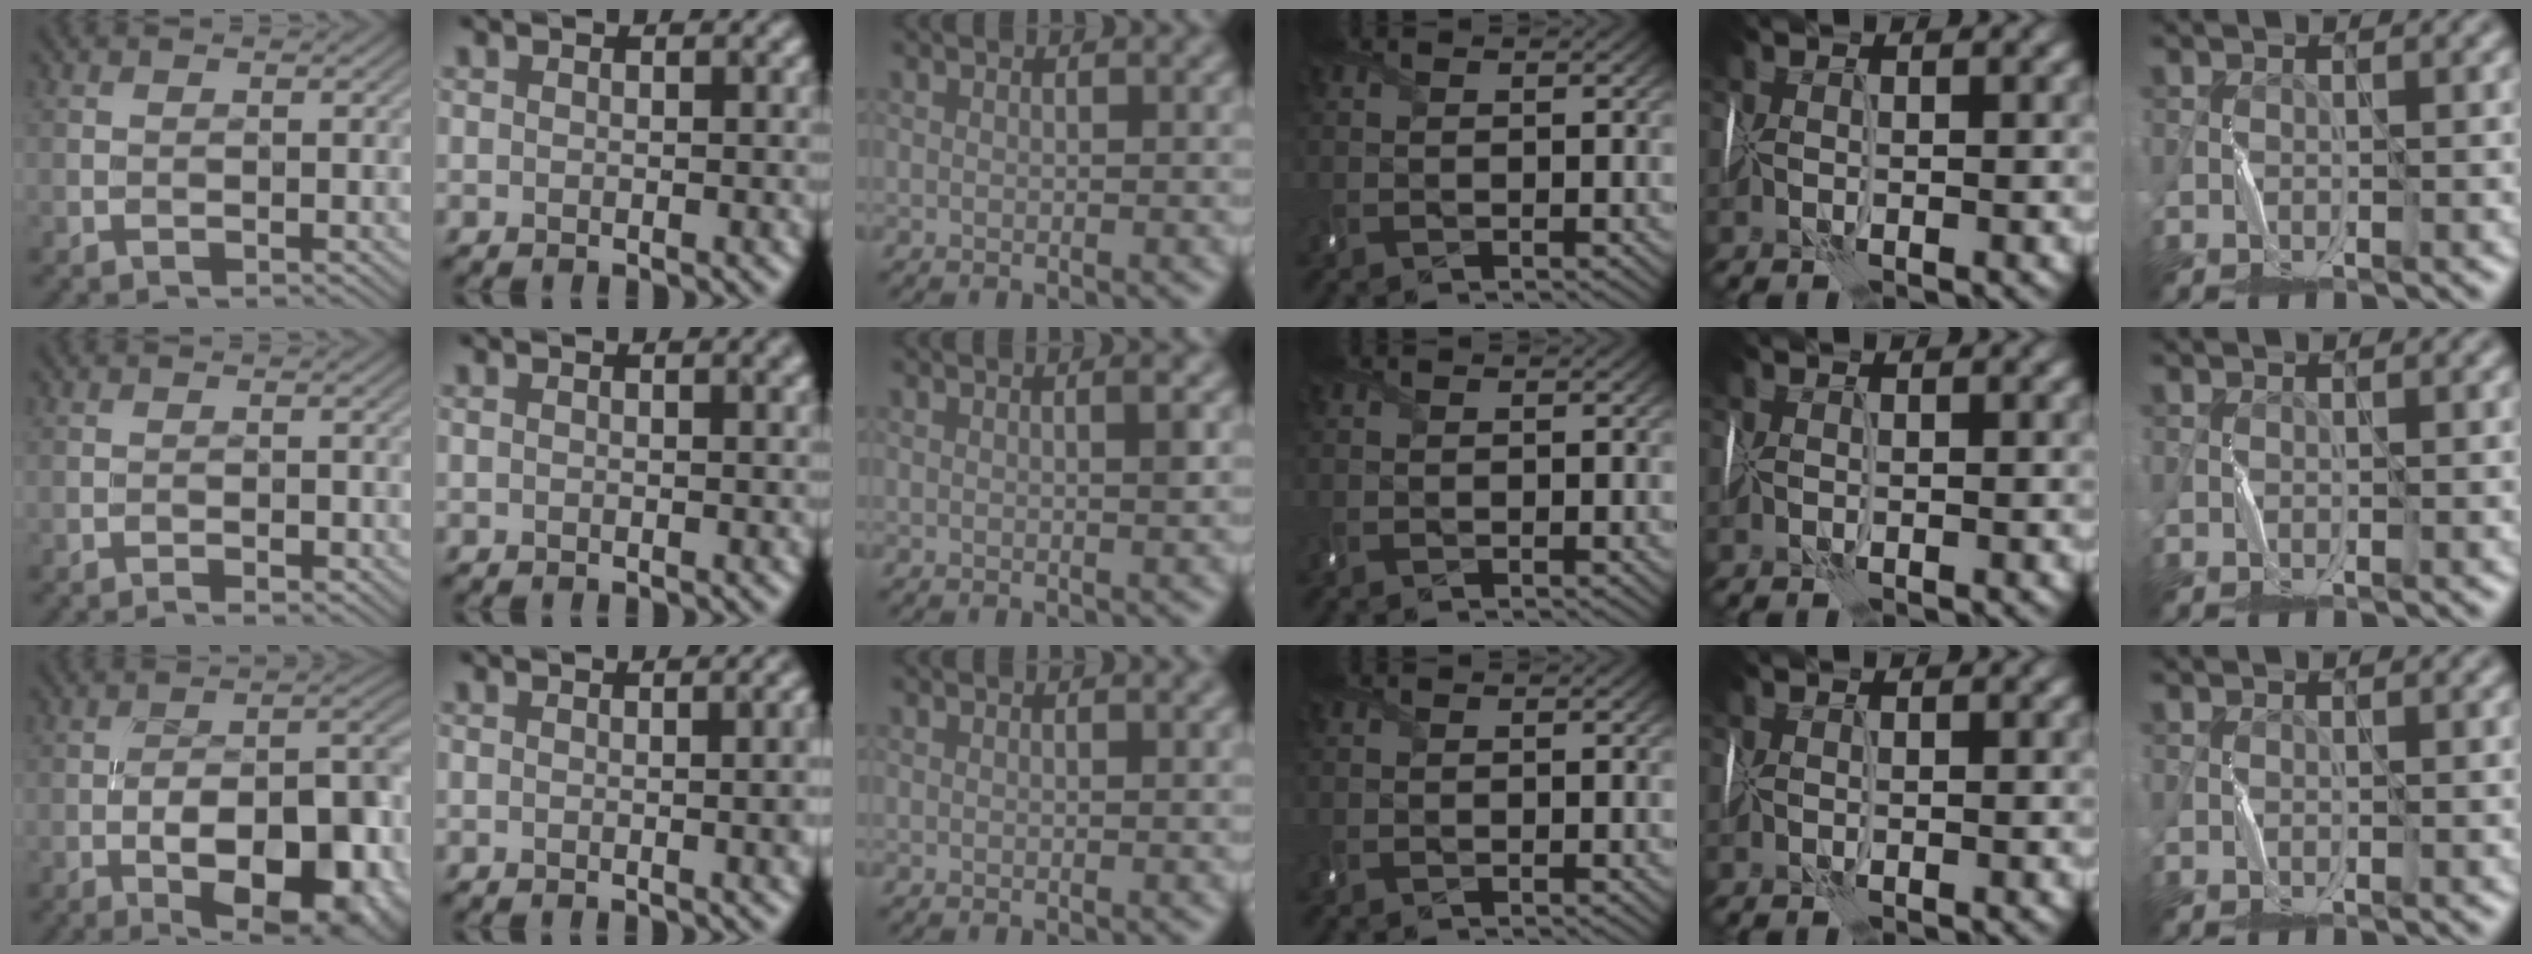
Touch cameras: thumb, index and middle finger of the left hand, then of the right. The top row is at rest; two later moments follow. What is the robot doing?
{"motion": "wrap", "object": "sponge"}